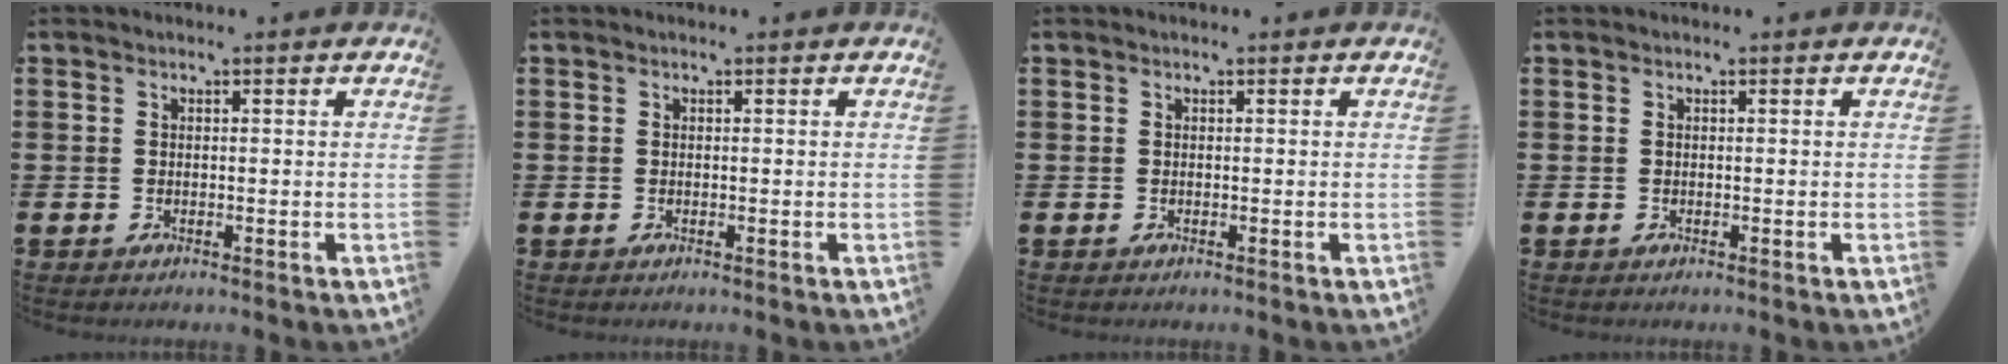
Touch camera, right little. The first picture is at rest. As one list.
[{"total": 0.0}, {"total": 0.0}, {"total": 0.0}]